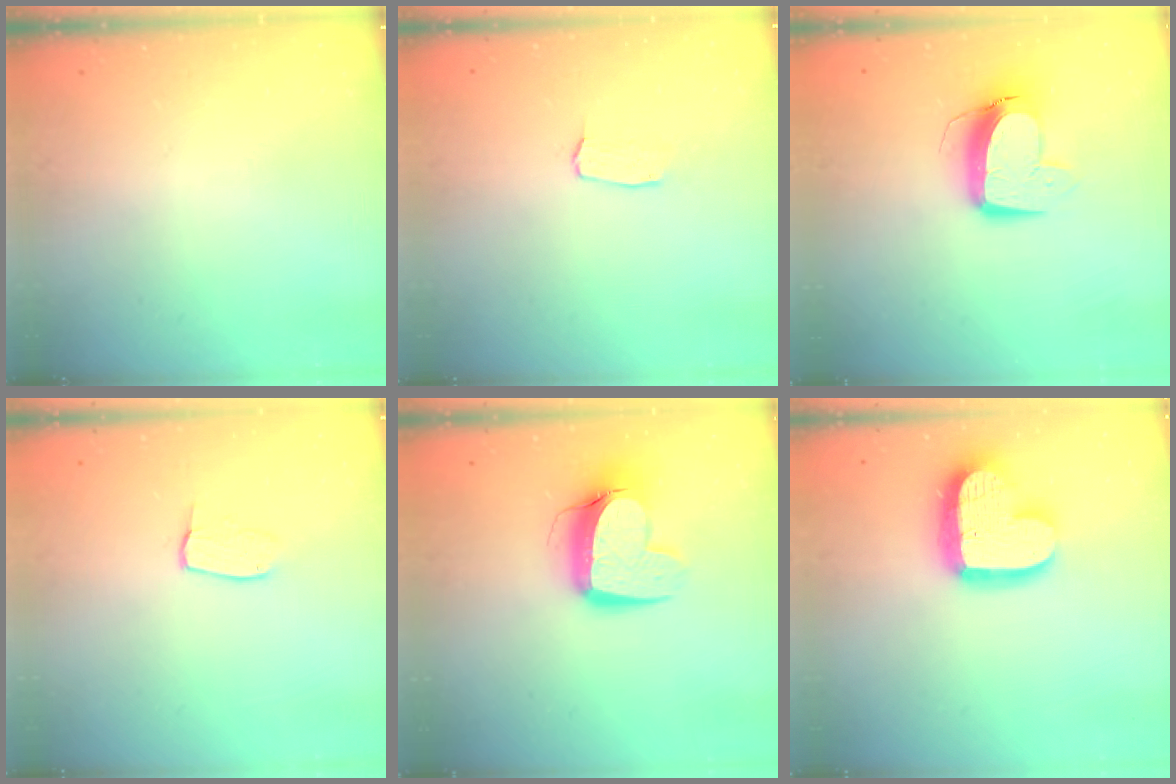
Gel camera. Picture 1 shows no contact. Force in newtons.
{"total": 2.9, "press": 2.9, "slide": 0.2}
{"total": 11.1, "press": 11.1, "slide": 0.9}
{"total": 5.2, "press": 5.2, "slide": 0.3}
{"total": 12.4, "press": 12.3, "slide": 1.5}
{"total": 17.0, "press": 16.9, "slide": 1.4}